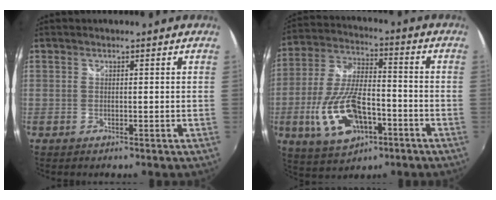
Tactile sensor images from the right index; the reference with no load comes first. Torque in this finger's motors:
{"motor_torque": [1.30, -0.84, 0.50, 0.21]}